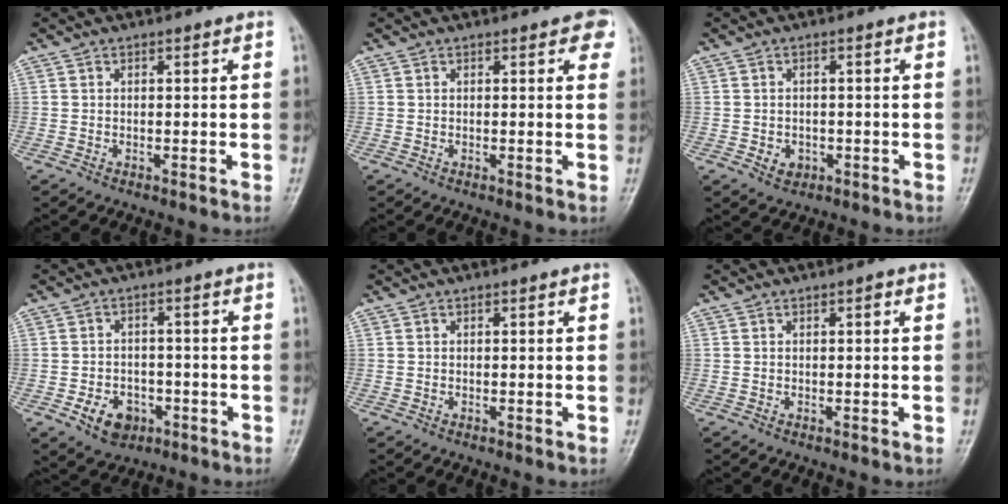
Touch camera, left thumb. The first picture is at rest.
{"total": 3.0, "force": [1.4, 1.5, 2.1], "torque": [-0.002, 0.000, 0.008]}
{"total": 3.1, "force": [-1.0, 2.6, 1.4], "torque": [-0.009, 0.003, -0.011]}
{"total": 7.0, "force": [-2.9, 5.3, 3.6], "torque": [-0.038, 0.021, -0.042]}
{"total": 0.0}
{"total": 0.9, "force": [0.3, 0.4, 0.7], "torque": [-0.011, 0.002, 0.002]}